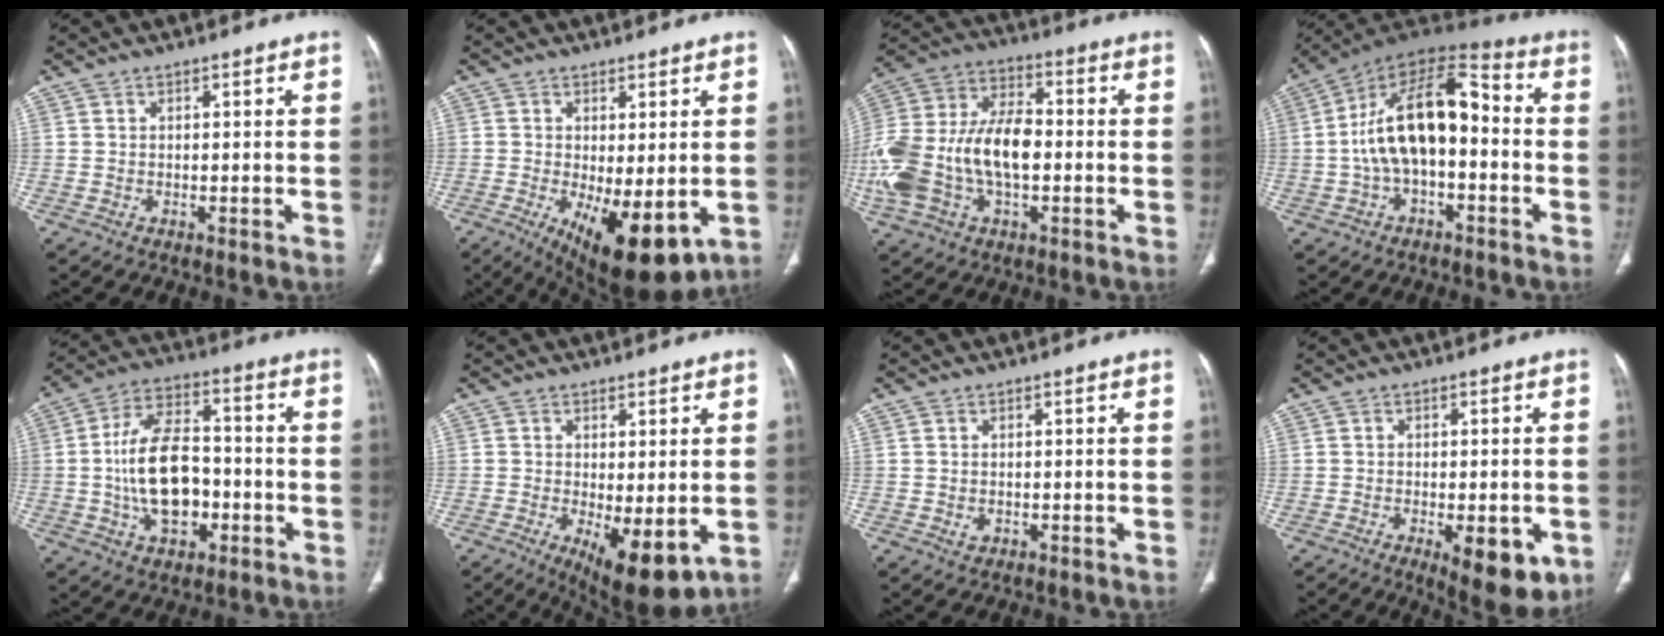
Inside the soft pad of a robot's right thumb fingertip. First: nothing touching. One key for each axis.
{"total": 13.2, "fx": -3.5, "fy": 5.2, "fz": 11.5, "tx": -0.174, "ty": -0.026, "tz": -0.035}
{"total": 22.7, "fx": -3.1, "fy": 13.5, "fz": 18.0, "tx": -0.396, "ty": 0.027, "tz": -0.053}
{"total": 17.6, "fx": -1.3, "fy": 9.1, "fz": 15.0, "tx": -0.252, "ty": 0.054, "tz": -0.030}
{"total": 15.8, "fx": -2.6, "fy": 9.3, "fz": 12.5, "tx": -0.209, "ty": 0.029, "tz": -0.042}
{"total": 10.9, "fx": -2.8, "fy": 4.3, "fz": 9.6, "tx": -0.140, "ty": -0.023, "tz": -0.029}
{"total": 1.4, "fx": -0.2, "fy": 1.1, "fz": 0.8, "tx": -0.014, "ty": 0.003, "tz": 0.000}
{"total": 10.4, "fx": -3.9, "fy": 4.3, "fz": 8.7, "tx": -0.096, "ty": -0.006, "tz": -0.044}